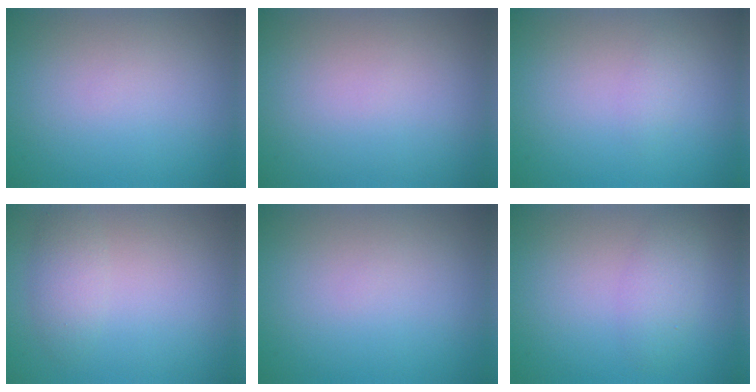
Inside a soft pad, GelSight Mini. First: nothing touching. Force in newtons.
{"total": 0.0}
{"total": 2.1, "press": 2.1, "slide": 0.2}
{"total": 2.0, "press": 2.0, "slide": 0.1}
{"total": 0.0}
{"total": 2.2, "press": 2.2, "slide": 0.1}